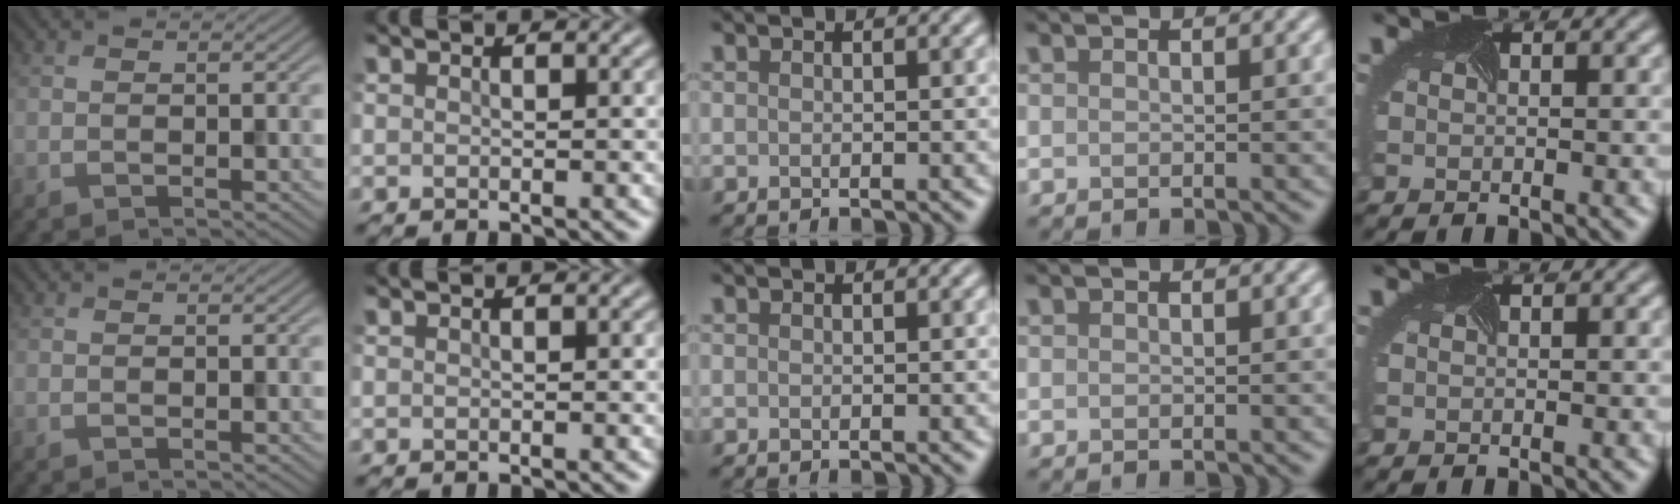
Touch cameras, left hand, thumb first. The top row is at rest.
{}